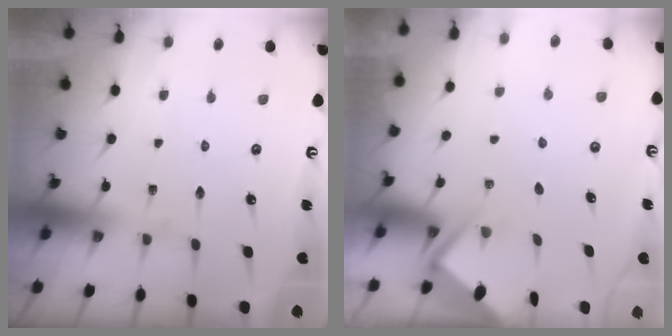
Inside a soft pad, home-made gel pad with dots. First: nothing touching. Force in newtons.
{"total": 3.0, "press": 2.9, "slide": 0.4}